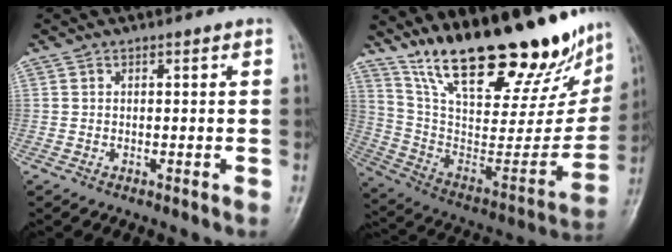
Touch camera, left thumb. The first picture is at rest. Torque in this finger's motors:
{"motor_torque": [4.03, 0.98, 1.65, -1.12, 0.55]}